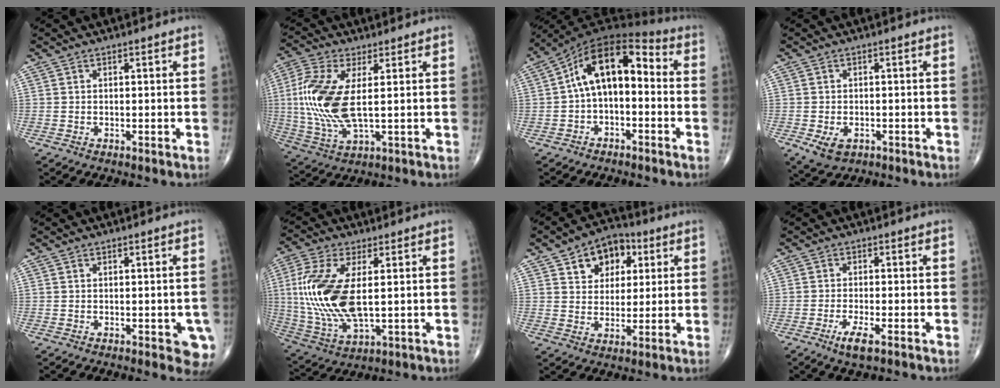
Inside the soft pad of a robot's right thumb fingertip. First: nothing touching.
{"total": 14.4, "force": [1.2, 5.9, 13.1], "torque": [-0.312, -0.006, 0.028]}
{"total": 12.6, "force": [0.1, 7.1, 10.5], "torque": [-0.152, 0.053, -0.015]}
{"total": 4.5, "force": [-1.8, 3.0, 2.8], "torque": [-0.045, 0.002, -0.020]}
{"total": 5.1, "force": [-1.6, 2.0, 4.4], "torque": [-0.024, -0.005, -0.017]}
{"total": 17.0, "force": [1.5, 7.7, 15.1], "torque": [-0.344, -0.013, 0.036]}
{"total": 10.6, "force": [4.5, 7.6, 5.8], "torque": [-0.043, -0.007, 0.067]}
{"total": 3.7, "force": [-2.1, 0.6, 3.1], "torque": [-0.067, -0.002, -0.039]}